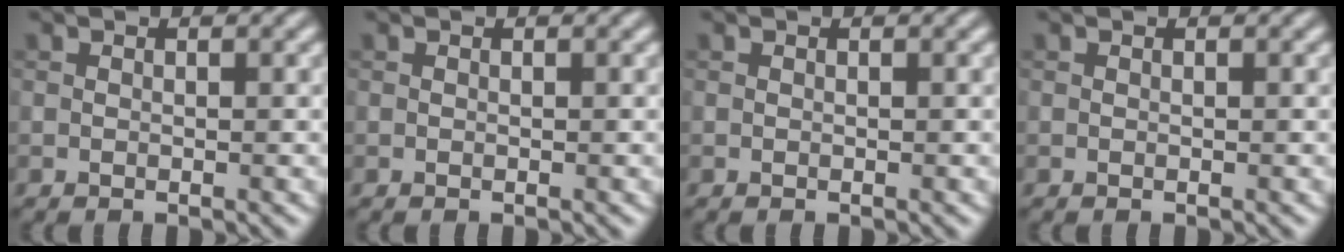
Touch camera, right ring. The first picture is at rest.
{"total": 0.0}
{"total": 0.0}
{"total": 0.0}